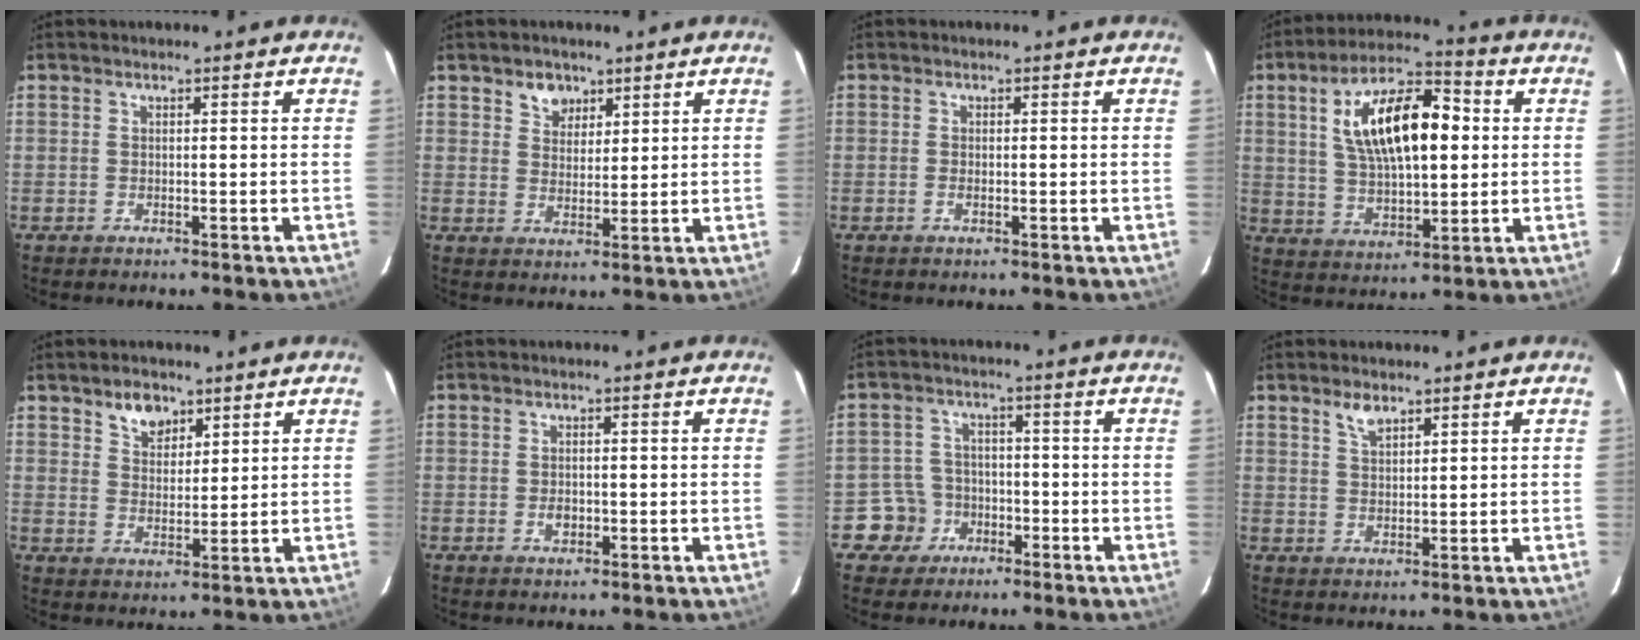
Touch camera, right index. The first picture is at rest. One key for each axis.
{"total": 4.3, "fx": 2.8, "fy": 3.1, "fz": 1.1, "tx": -0.009, "ty": 0.006, "tz": 0.049}
{"total": 1.0, "fx": -0.4, "fy": 0.4, "fz": 0.8, "tx": -0.019, "ty": 0.000, "tz": -0.008}
{"total": 16.4, "fx": 3.4, "fy": 7.1, "fz": 14.4, "tx": -0.254, "ty": 0.024, "tz": 0.060}
{"total": 5.3, "fx": 3.6, "fy": 3.3, "fz": 2.2, "tx": -0.028, "ty": 0.002, "tz": 0.066}
{"total": 1.9, "fx": -0.6, "fy": 1.2, "fz": 1.3, "tx": -0.024, "ty": 0.002, "tz": -0.010}
{"total": 5.9, "fx": -2.8, "fy": 5.2, "fz": 0.0, "tx": -0.011, "ty": 0.027, "tz": -0.048}
{"total": 3.0, "fx": 2.2, "fy": 1.2, "fz": 1.6, "tx": -0.028, "ty": 0.004, "tz": 0.042}